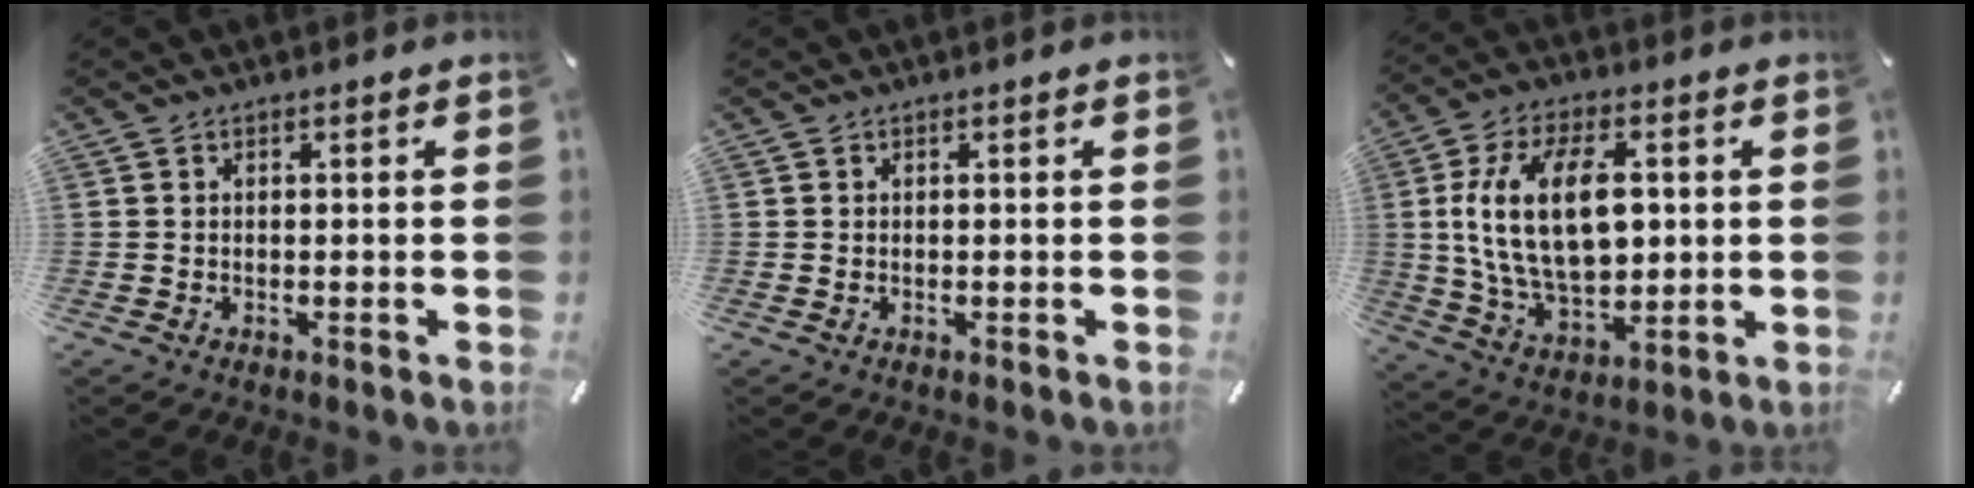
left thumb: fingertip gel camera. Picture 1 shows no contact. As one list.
[{"total": 0.0}, {"total": 18.4, "force": [2.4, 11.0, 14.5], "torque": [-0.302, 0.005, 0.039]}]